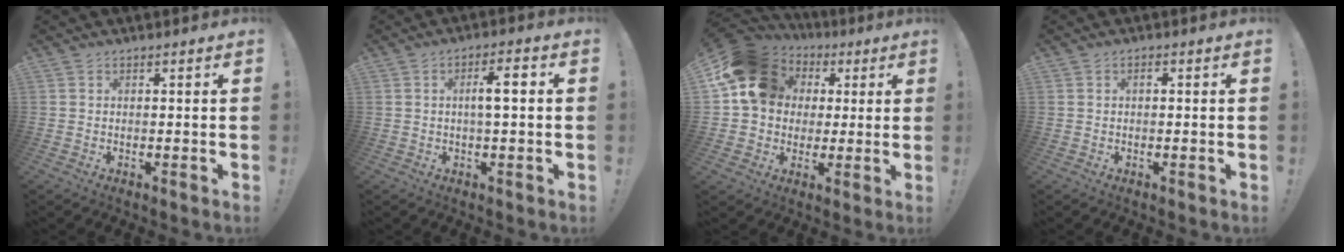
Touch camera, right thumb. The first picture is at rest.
{"total": 5.8, "force": [0.6, 1.0, 5.6], "torque": [-0.095, 0.004, 0.003]}
{"total": 17.5, "force": [5.1, 14.3, 8.8], "torque": [-0.129, -0.011, 0.107]}
{"total": 0.7, "force": [-0.1, 0.3, 0.6], "torque": [-0.011, 0.003, -0.005]}